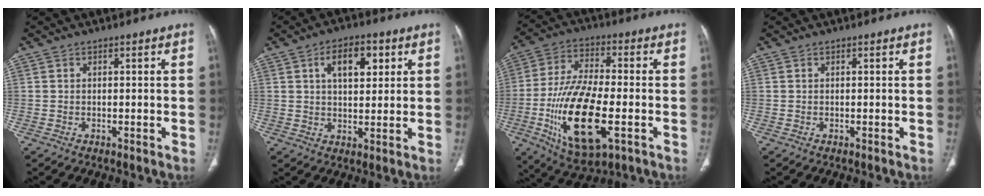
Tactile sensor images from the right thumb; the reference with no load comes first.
{"total": 8.8, "force": [3.3, 4.7, 6.6], "torque": [-0.077, -0.006, 0.050]}
{"total": 19.3, "force": [-5.3, 7.7, 16.9], "torque": [-0.333, 0.005, -0.085]}
{"total": 0.0}